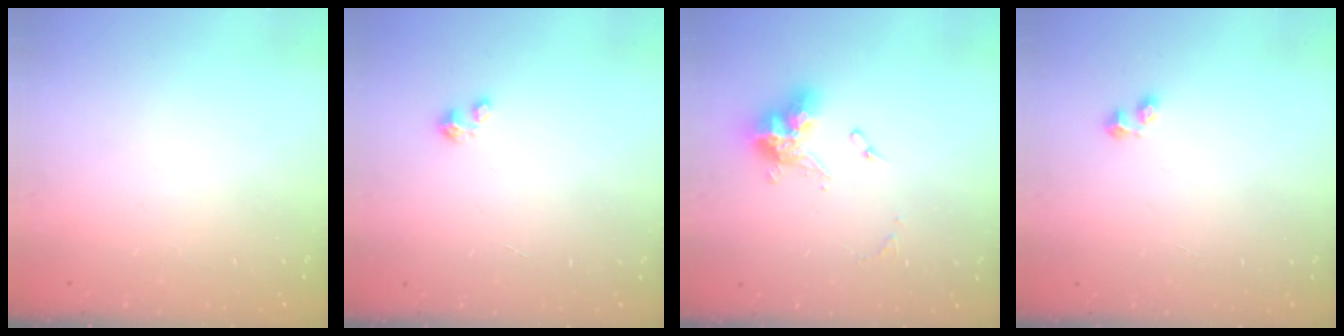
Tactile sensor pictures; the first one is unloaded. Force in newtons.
{"total": 1.6, "press": 1.6, "slide": 0.2}
{"total": 11.4, "press": 11.4, "slide": 0.9}
{"total": 1.7, "press": 1.6, "slide": 0.6}